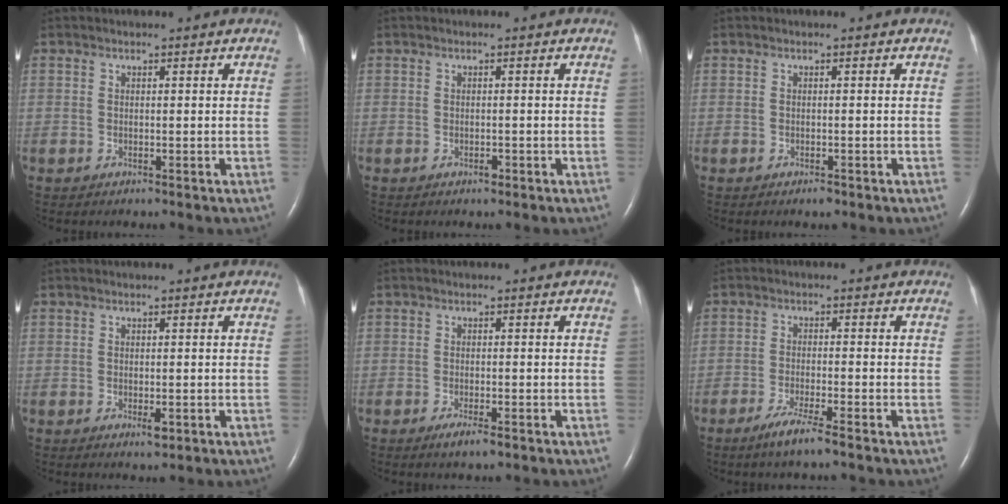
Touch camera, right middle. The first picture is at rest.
{"total": 0.7, "force": [-0.4, 0.3, 0.4], "torque": [-0.008, 0.000, -0.004]}
{"total": 0.8, "force": [-0.6, 0.3, 0.5], "torque": [-0.010, -0.001, -0.005]}
{"total": 1.4, "force": [-0.6, 0.5, 1.2], "torque": [-0.020, -0.003, -0.006]}
{"total": 2.5, "force": [-1.6, 0.4, 1.9], "torque": [-0.038, -0.004, -0.027]}
{"total": 4.5, "force": [-3.2, -0.3, 3.2], "torque": [-0.070, -0.012, -0.063]}